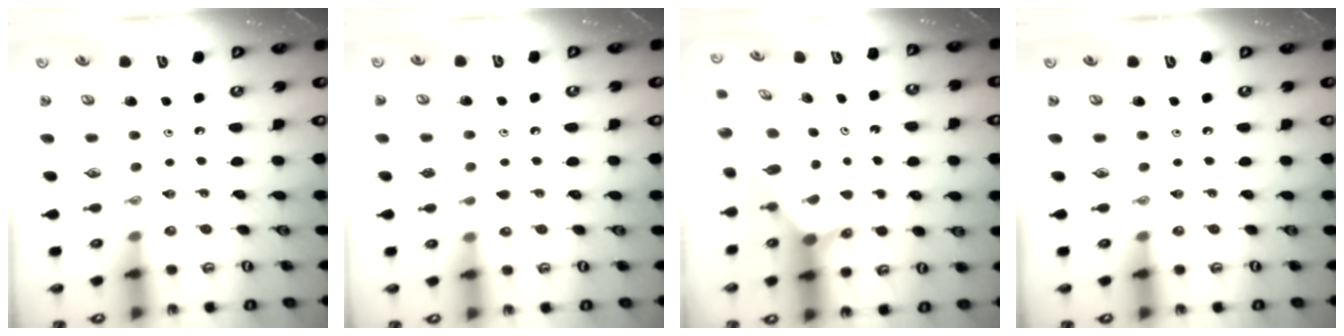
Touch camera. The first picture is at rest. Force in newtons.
{"total": 6.2, "press": 6.2, "slide": 0.5}
{"total": 2.0, "press": 2.0, "slide": 0.2}
{"total": 0.0}